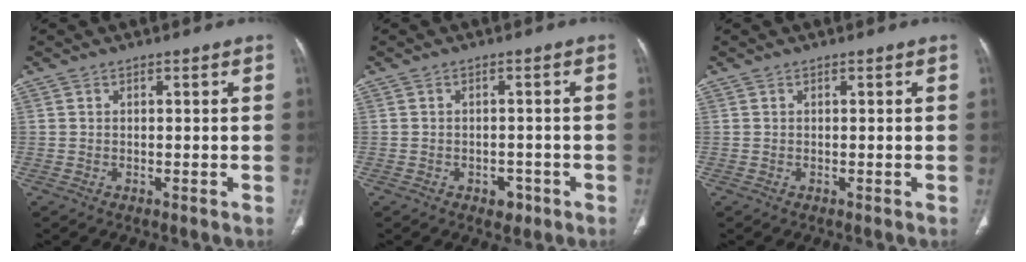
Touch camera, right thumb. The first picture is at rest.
{"total": 2.7, "force": [-1.5, 1.9, 1.3], "torque": [-0.001, 0.006, -0.016]}
{"total": 0.0}